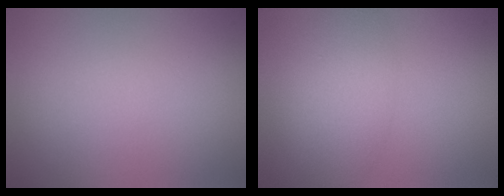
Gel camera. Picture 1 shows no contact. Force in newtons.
{"total": 3.7, "press": 3.7, "slide": 0.1}